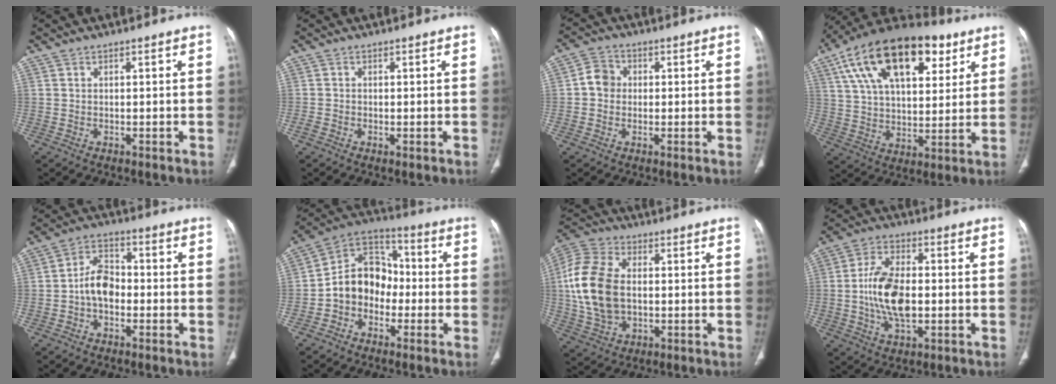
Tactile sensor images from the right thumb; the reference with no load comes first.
{"total": 1.3, "force": [-0.5, 0.7, 1.0], "torque": [-0.022, -0.002, -0.011]}
{"total": 4.4, "force": [0.0, 4.0, 1.9], "torque": [-0.020, 0.010, -0.007]}
{"total": 25.9, "force": [11.8, 13.6, 18.6], "torque": [-0.304, 0.007, 0.197]}
{"total": 7.9, "force": [-1.6, 5.4, 5.5], "torque": [-0.083, 0.031, -0.042]}
{"total": 12.2, "force": [-2.4, 9.7, 6.9], "torque": [-0.087, 0.047, -0.058]}
{"total": 16.1, "force": [0.4, 10.6, 12.2], "torque": [-0.248, 0.012, 0.008]}
{"total": 12.2, "force": [-0.9, 6.5, 10.3], "torque": [-0.193, 0.009, -0.017]}